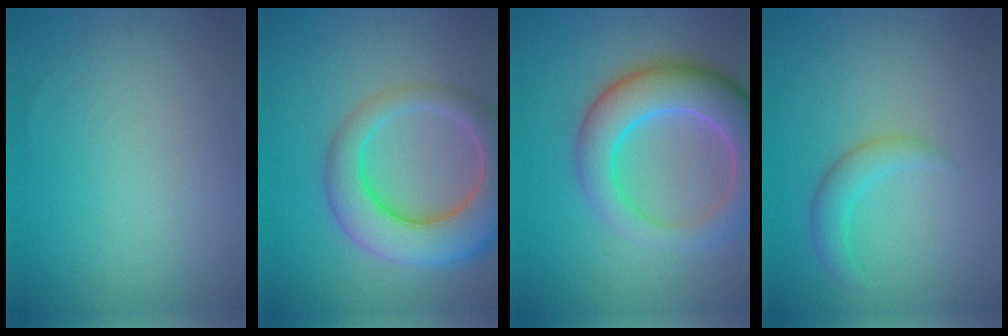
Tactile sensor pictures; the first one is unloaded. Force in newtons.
{"total": 8.7, "press": 8.7, "slide": 0.8}
{"total": 8.4, "press": 8.4, "slide": 0.8}
{"total": 2.0, "press": 2.0, "slide": 0.1}